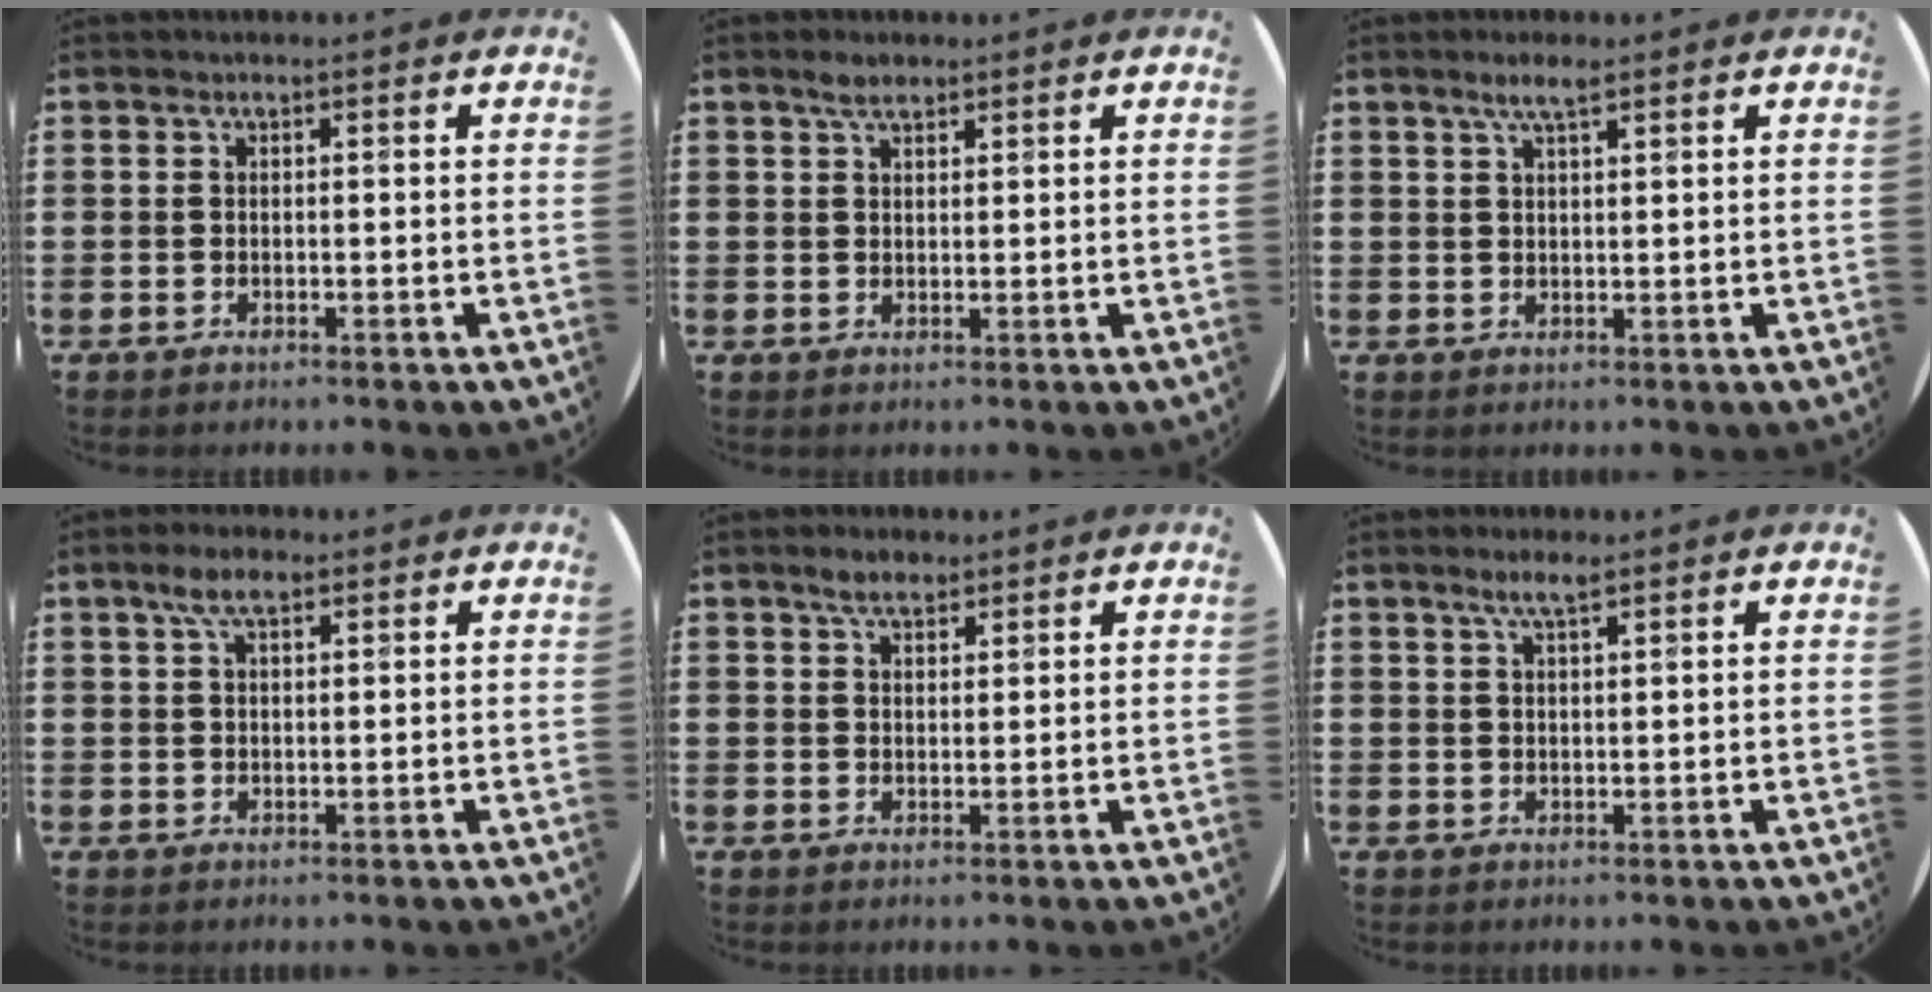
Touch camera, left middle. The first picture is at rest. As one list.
[{"total": 2.3, "force": [1.8, 0.9, 1.1], "torque": [-0.024, 0.005, 0.032]}, {"total": 3.0, "force": [2.1, 0.4, 2.1], "torque": [-0.044, 0.005, 0.037]}, {"total": 3.8, "force": [2.5, 1.4, 2.5], "torque": [-0.047, 0.004, 0.042]}, {"total": 2.8, "force": [2.2, 1.1, 1.1], "torque": [-0.016, 0.002, 0.040]}, {"total": 2.8, "force": [2.1, 0.4, 1.8], "torque": [-0.038, 0.004, 0.038]}]